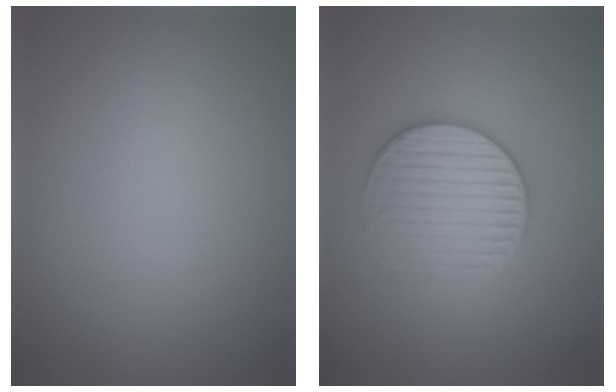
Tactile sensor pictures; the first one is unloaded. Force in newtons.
{"total": 3.3, "press": 3.1, "slide": 1.2}